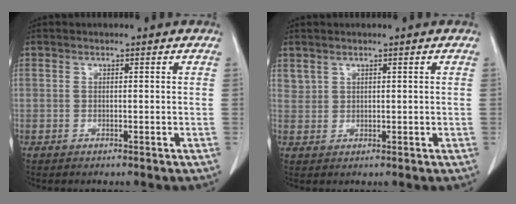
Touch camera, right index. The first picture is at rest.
{"total": 1.3, "force": [1.0, 0.8, 0.1], "torque": [0.009, 0.005, 0.017]}